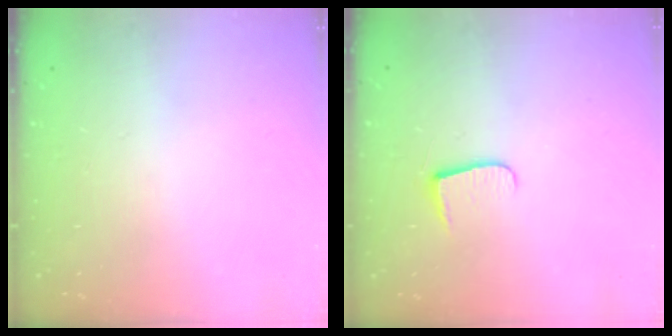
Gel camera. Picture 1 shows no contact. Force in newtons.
{"total": 6.5, "press": 6.5, "slide": 0.8}